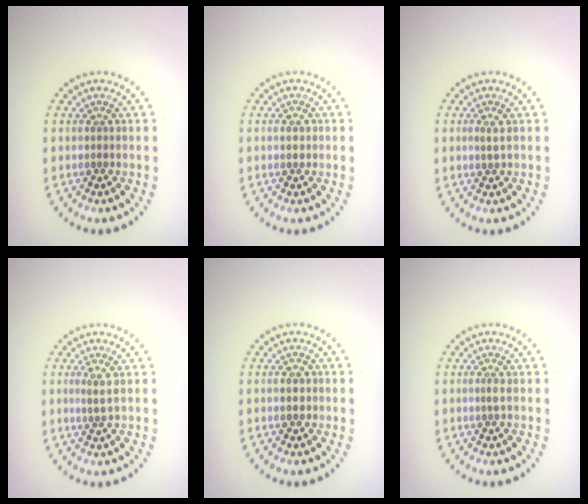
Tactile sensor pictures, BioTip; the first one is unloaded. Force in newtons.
{"total": 0.9, "press": 0.9, "slide": 0.1}
{"total": 0.9, "press": 0.8, "slide": 0.4}
{"total": 1.2, "press": 0.9, "slide": 0.8}
{"total": 1.0, "press": 1.0, "slide": 0.1}
{"total": 0.8, "press": 0.5, "slide": 0.7}